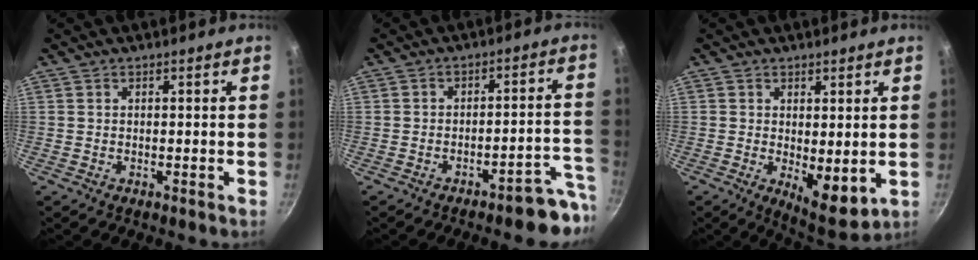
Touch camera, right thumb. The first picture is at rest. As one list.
[{"total": 9.5, "force": [-6.4, 3.0, 6.3], "torque": [-0.023, 0.057, -0.080]}, {"total": 7.6, "force": [0.1, 3.4, 6.8], "torque": [-0.082, -0.027, 0.010]}]